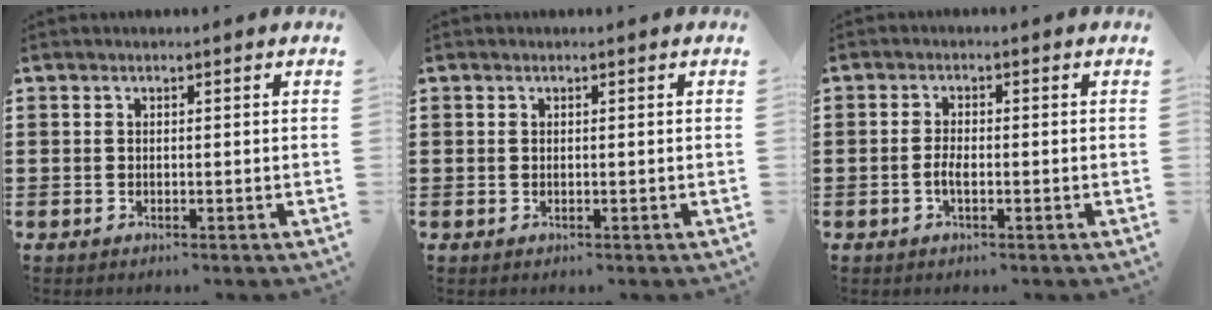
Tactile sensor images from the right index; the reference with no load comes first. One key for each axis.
{"total": 0.0}
{"total": 2.0, "fx": -0.7, "fy": 0.7, "fz": 1.8, "tx": -0.039, "ty": 0.000, "tz": -0.016}